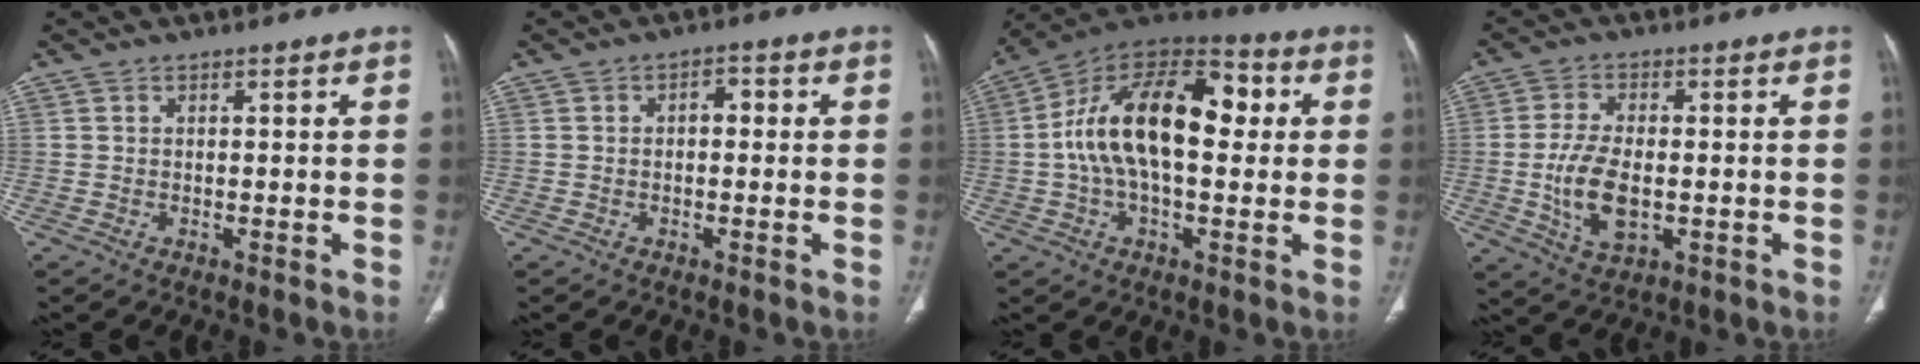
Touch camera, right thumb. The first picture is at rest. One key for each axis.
{"total": 2.4, "fx": 0.1, "fy": 1.5, "fz": 2.0, "tx": -0.021, "ty": 0.009, "tz": -0.005}
{"total": 20.9, "fx": 2.3, "fy": 11.2, "fz": 17.5, "tx": -0.287, "ty": 0.040, "tz": 0.028}
{"total": 9.7, "fx": -1.4, "fy": 5.1, "fz": 8.1, "tx": -0.158, "ty": -0.003, "tz": -0.020}